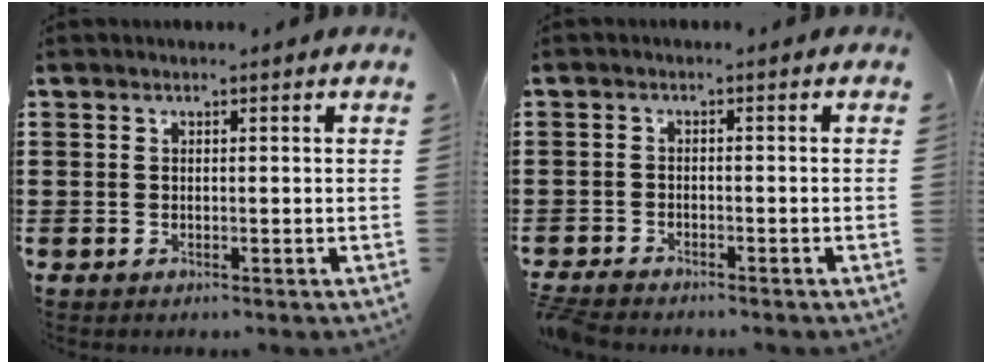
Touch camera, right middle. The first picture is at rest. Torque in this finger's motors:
{"motor_torque": [2.05, -0.09, 0.07, 0.09]}